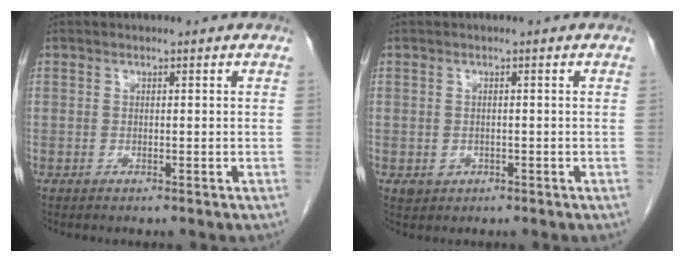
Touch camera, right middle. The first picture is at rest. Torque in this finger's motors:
{"motor_torque": [0.28, -0.09, 0.03, 0.01]}